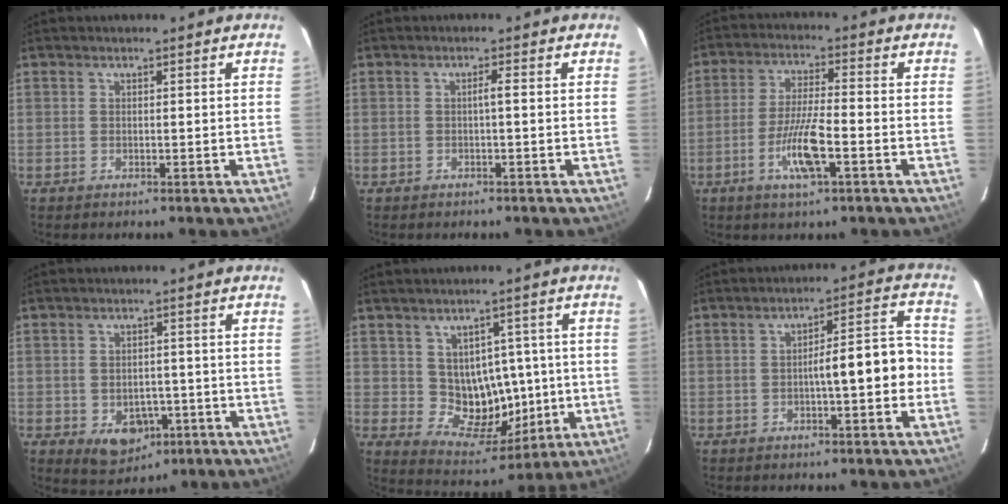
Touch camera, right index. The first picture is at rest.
{"total": 1.1, "force": [-0.1, -0.1, 1.1], "torque": [-0.019, 0.002, -0.002]}
{"total": 8.3, "force": [-3.2, 1.0, 7.6], "torque": [-0.146, -0.007, -0.060]}
{"total": 6.2, "force": [-2.4, 4.4, 3.7], "torque": [-0.050, 0.001, -0.024]}
{"total": 9.5, "force": [0.2, 7.1, 6.3], "torque": [-0.085, 0.021, 0.028]}
{"total": 8.3, "force": [-1.7, 1.4, 8.0], "torque": [-0.108, 0.033, -0.024]}